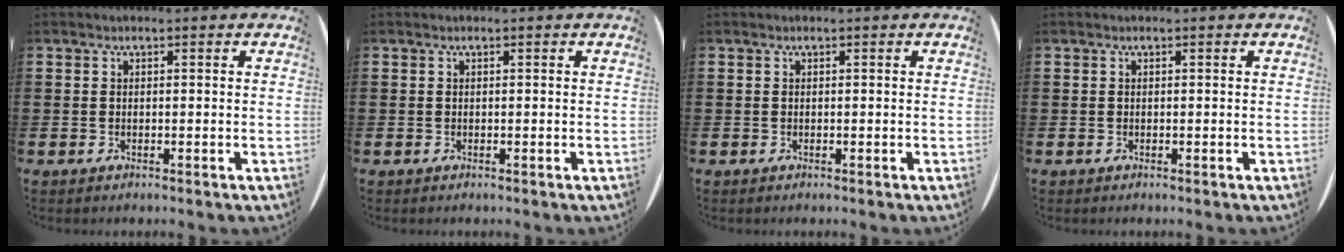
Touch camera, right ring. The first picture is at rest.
{"total": 0.0}
{"total": 0.0}
{"total": 0.0}